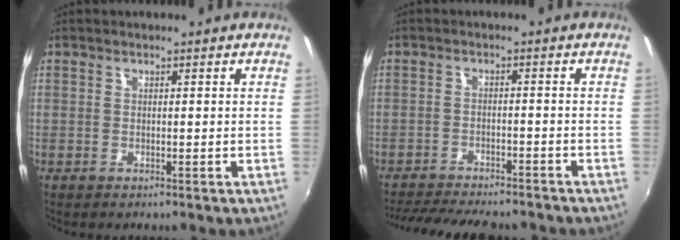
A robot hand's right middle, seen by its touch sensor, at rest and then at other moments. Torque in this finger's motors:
{"motor_torque": [1.05, -1.08, 0.14, 0.07]}